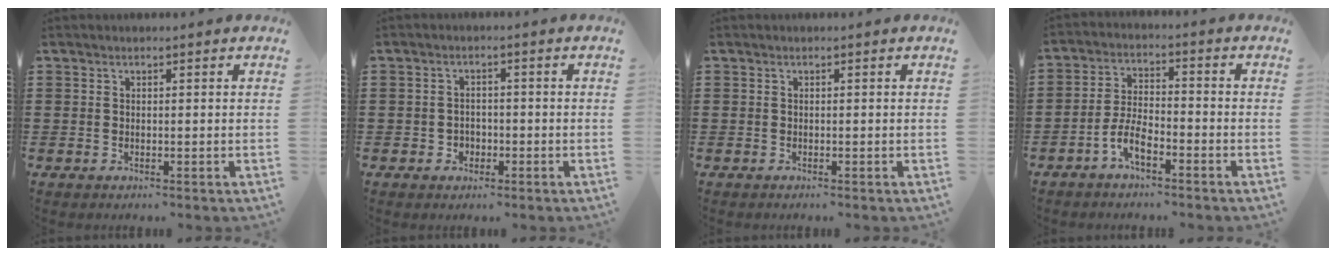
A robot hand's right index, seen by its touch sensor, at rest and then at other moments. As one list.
[{"total": 1.8, "force": [-0.9, 1.6, 0.3], "torque": [-0.011, 0.004, -0.022]}, {"total": 0.0}, {"total": 5.1, "force": [-3.2, 1.7, 3.5], "torque": [-0.087, 0.004, -0.068]}]